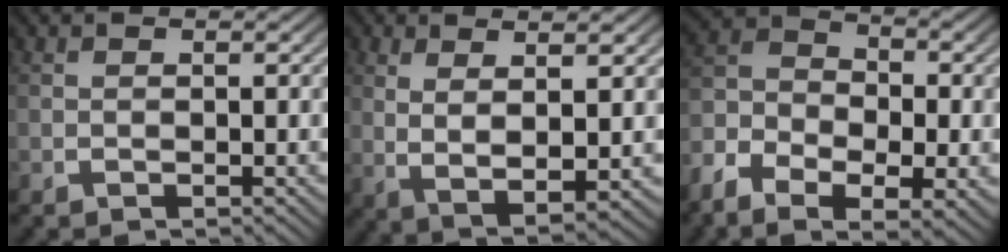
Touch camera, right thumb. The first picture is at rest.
{"total": 6.9, "force": [0.6, 3.4, 5.9], "torque": [-0.131, -0.024, 0.028]}
{"total": 7.3, "force": [-1.5, 5.1, 4.9], "torque": [-0.099, -0.021, -0.029]}